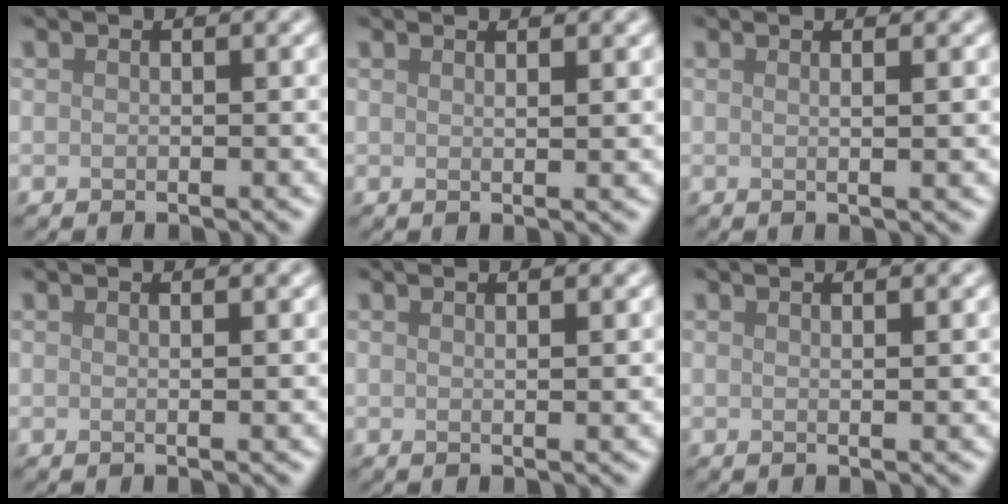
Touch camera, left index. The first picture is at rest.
{"total": 2.1, "force": [1.1, 0.7, 1.6], "torque": [-0.018, 0.004, 0.002]}
{"total": 2.9, "force": [0.9, 1.1, 2.6], "torque": [-0.024, 0.008, -0.014]}
{"total": 1.9, "force": [0.8, 0.7, 1.5], "torque": [-0.018, 0.005, -0.004]}
{"total": 1.9, "force": [1.1, 0.6, 1.4], "torque": [-0.014, 0.004, 0.002]}
{"total": 2.3, "force": [1.1, 0.8, 1.8], "torque": [-0.018, 0.005, -0.004]}